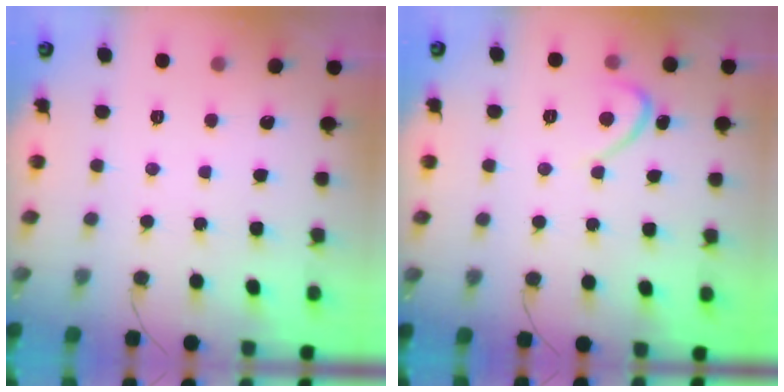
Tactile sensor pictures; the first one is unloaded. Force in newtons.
{"total": 2.7, "press": 2.7, "slide": 0.3}